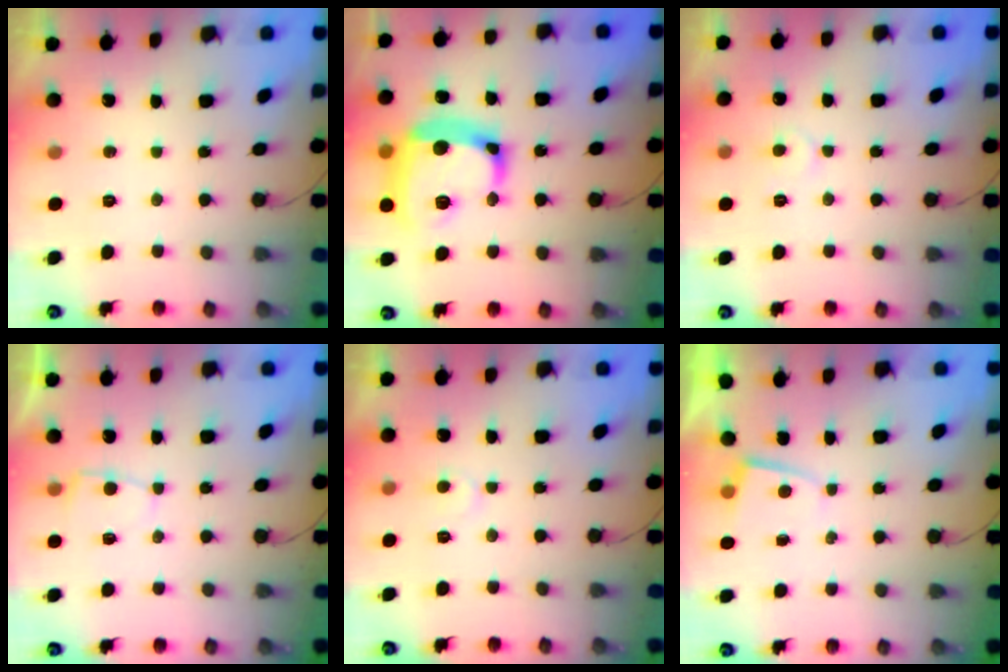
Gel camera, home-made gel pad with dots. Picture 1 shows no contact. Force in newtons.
{"total": 21.6, "press": 21.5, "slide": 2.0}
{"total": 4.1, "press": 4.1, "slide": 0.3}
{"total": 3.9, "press": 3.9, "slide": 0.4}
{"total": 5.5, "press": 5.4, "slide": 0.4}
{"total": 1.0, "press": 1.0, "slide": 0.3}